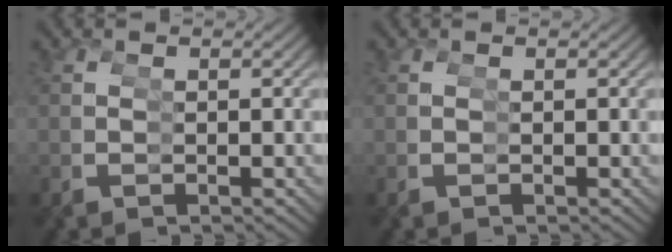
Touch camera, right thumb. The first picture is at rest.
{"total": 0.0}